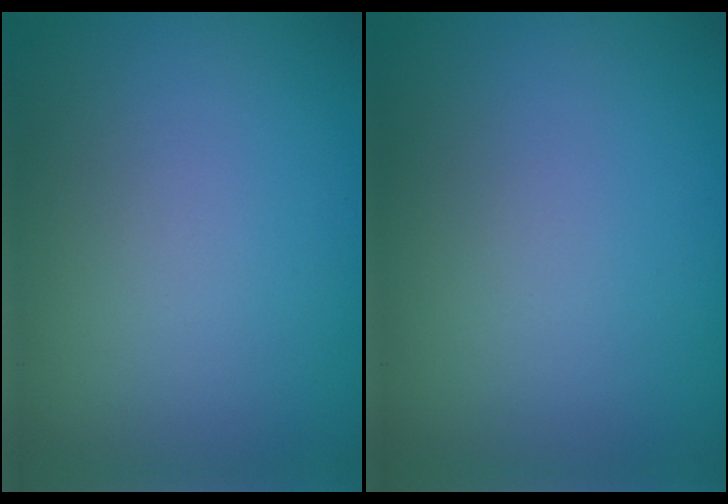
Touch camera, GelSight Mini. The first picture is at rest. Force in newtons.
{"total": 0.0}